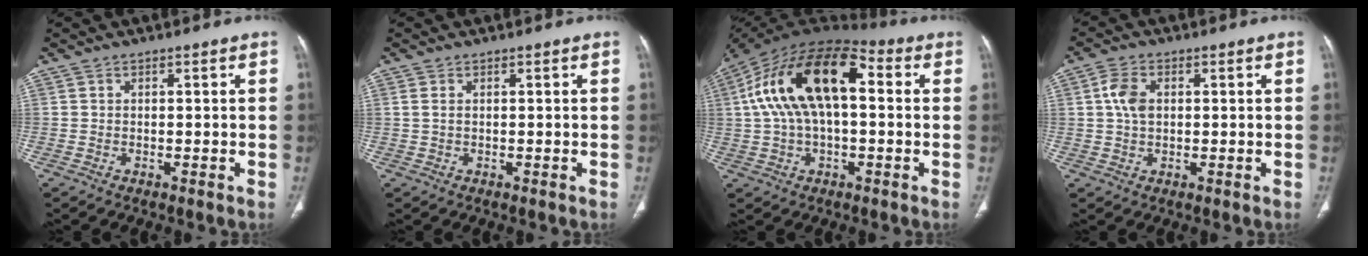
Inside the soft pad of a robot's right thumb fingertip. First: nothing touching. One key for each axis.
{"total": 1.1, "fx": 0.4, "fy": 0.5, "fz": 0.9, "tx": -0.027, "ty": 0.009, "tz": 0.013}
{"total": 20.1, "fx": 3.1, "fy": 10.2, "fz": 17.0, "tx": -0.308, "ty": 0.046, "tz": 0.042}
{"total": 4.9, "fx": 0.9, "fy": 3.1, "fz": 3.7, "tx": -0.078, "ty": 0.004, "tz": 0.016}